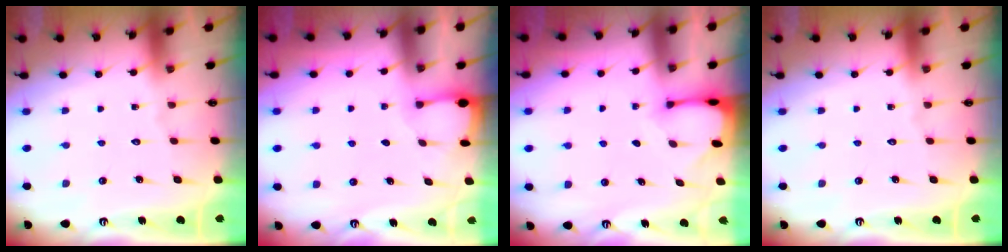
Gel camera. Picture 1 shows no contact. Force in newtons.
{"total": 1.6, "press": 1.5, "slide": 0.3}
{"total": 2.7, "press": 2.7, "slide": 0.3}
{"total": 0.0}